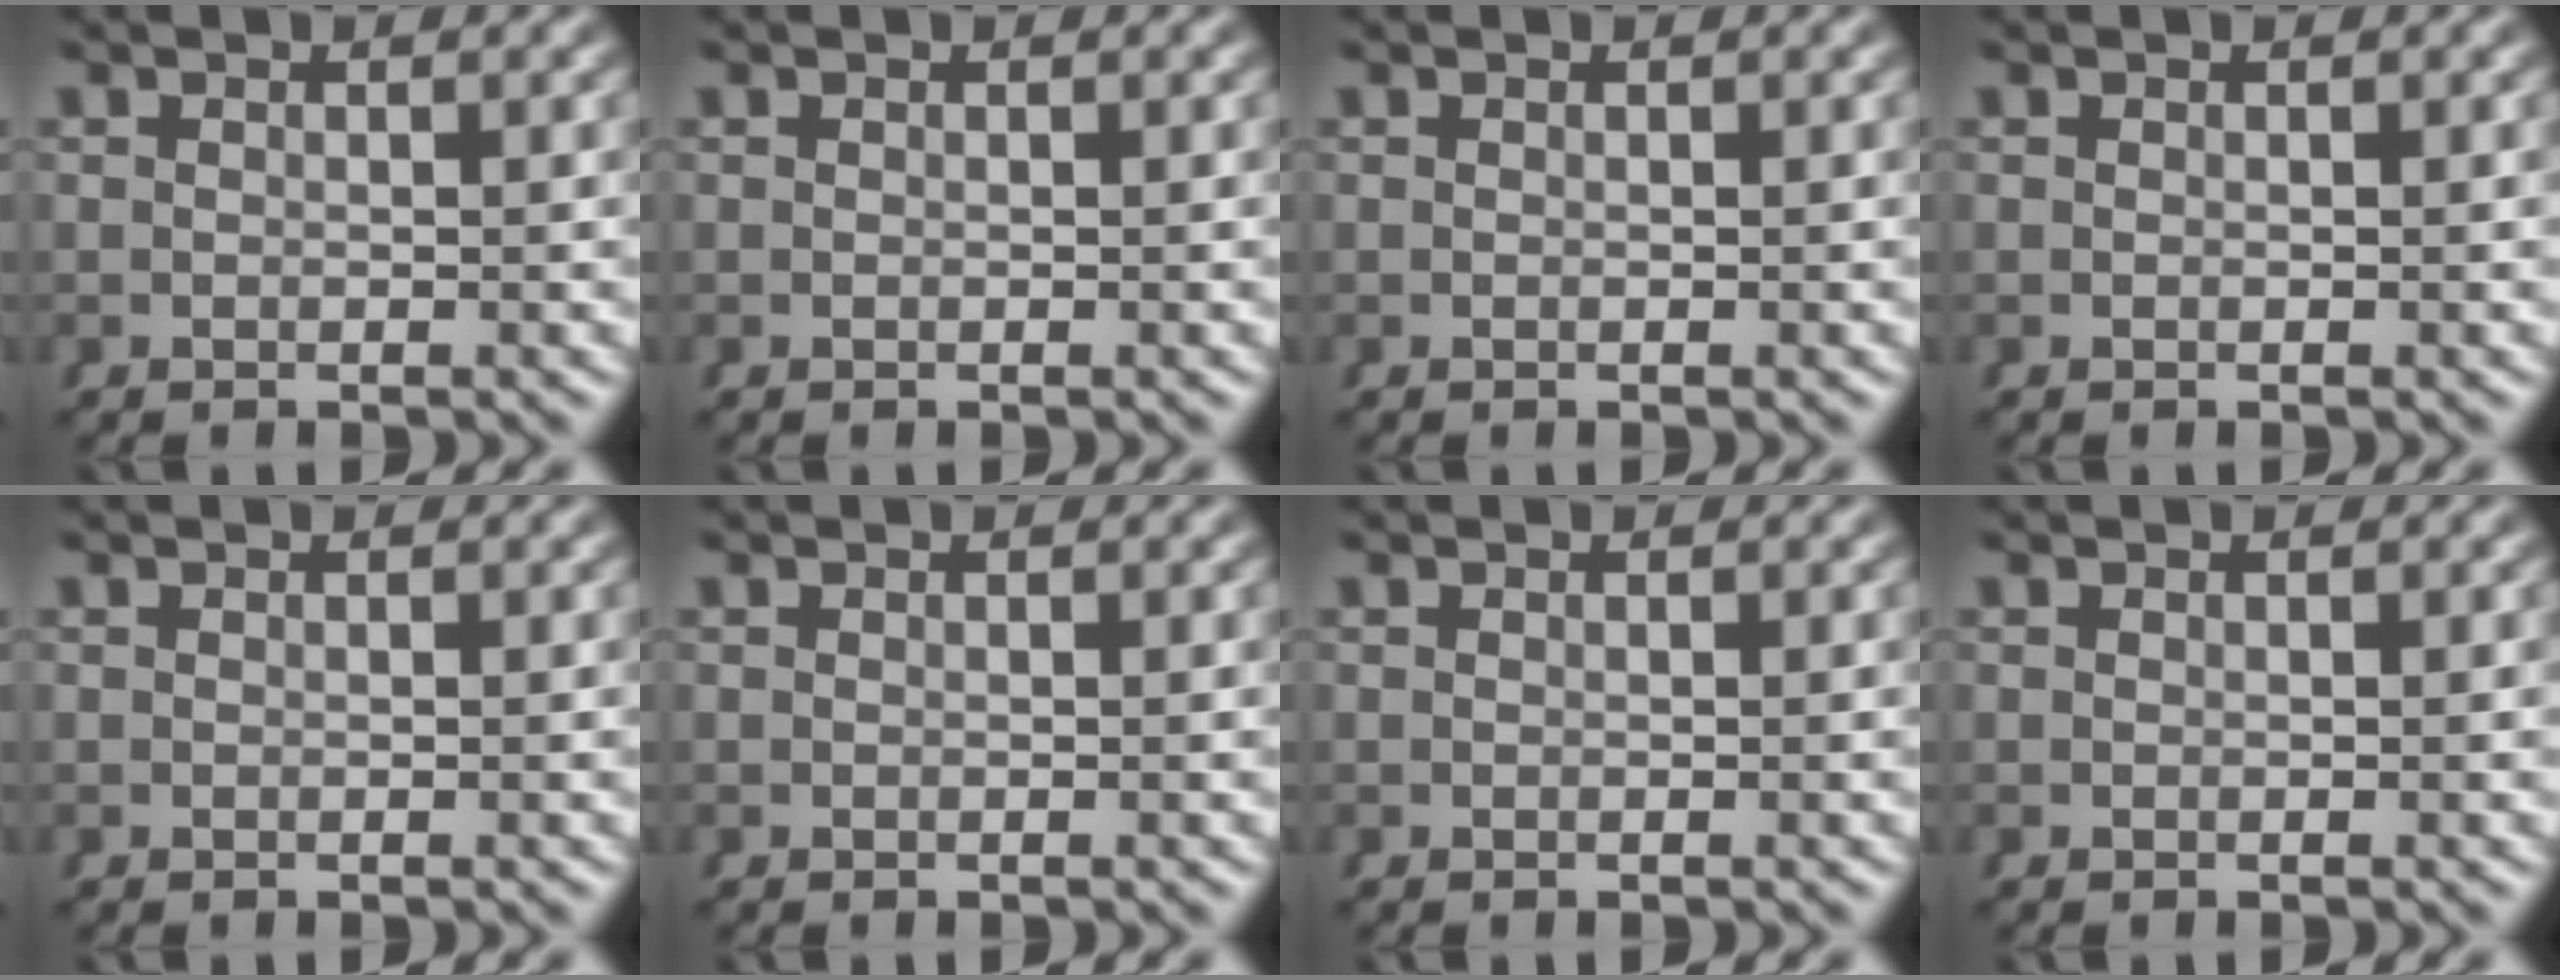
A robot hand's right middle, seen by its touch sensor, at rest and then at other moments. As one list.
[{"total": 0.0}, {"total": 0.0}, {"total": 0.0}, {"total": 0.0}, {"total": 0.0}, {"total": 0.0}, {"total": 0.0}]